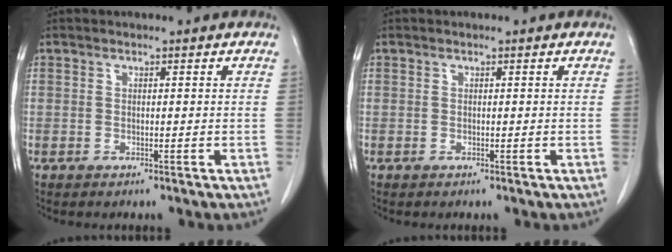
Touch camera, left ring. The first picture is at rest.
{"total": 0.0}